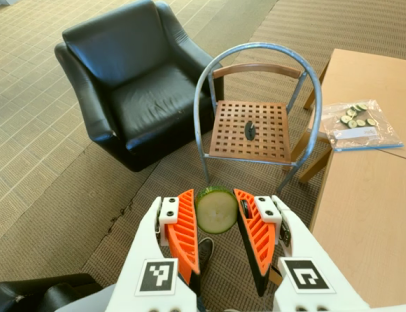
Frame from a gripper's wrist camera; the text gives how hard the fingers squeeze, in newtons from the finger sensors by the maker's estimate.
{"total": 8.2, "left": 8.0, "right": 8.4}